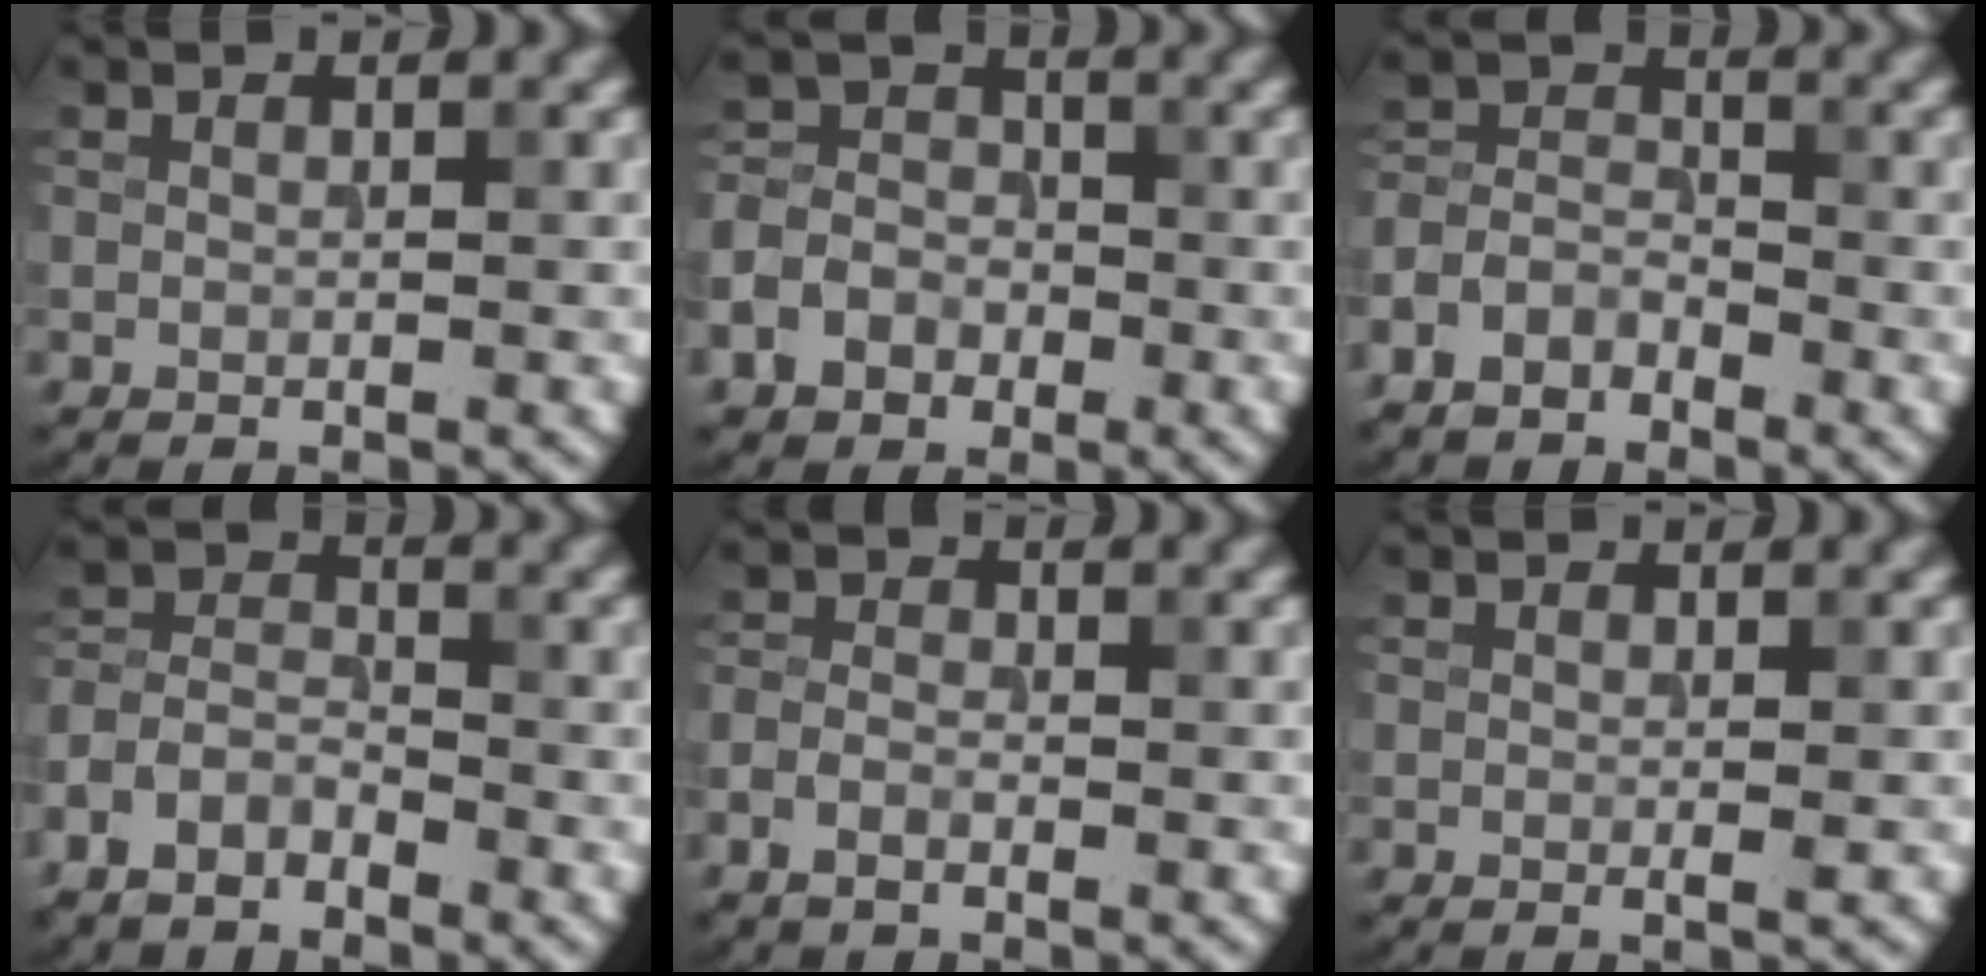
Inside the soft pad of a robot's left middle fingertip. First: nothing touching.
{"total": 5.4, "force": [-2.8, 4.2, 1.8], "torque": [-0.018, -0.008, -0.061]}
{"total": 3.8, "force": [-2.8, 2.1, 1.4], "torque": [-0.027, 0.003, -0.064]}
{"total": 4.0, "force": [-3.0, 2.1, 1.8], "torque": [-0.035, 0.003, -0.069]}
{"total": 1.9, "force": [-1.3, 0.9, 1.2], "torque": [-0.026, 0.002, -0.033]}
{"total": 0.6, "force": [0.0, 0.0, 0.6], "torque": [-0.009, -0.004, -0.001]}